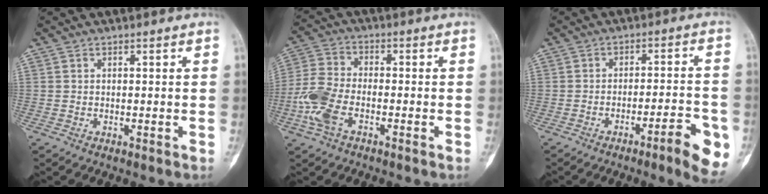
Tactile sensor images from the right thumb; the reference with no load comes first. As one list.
[{"total": 9.1, "force": [-3.4, 4.9, 6.8], "torque": [-0.158, 0.020, -0.075]}, {"total": 9.4, "force": [-4.6, 1.7, 8.0], "torque": [-0.100, 0.021, -0.061]}]